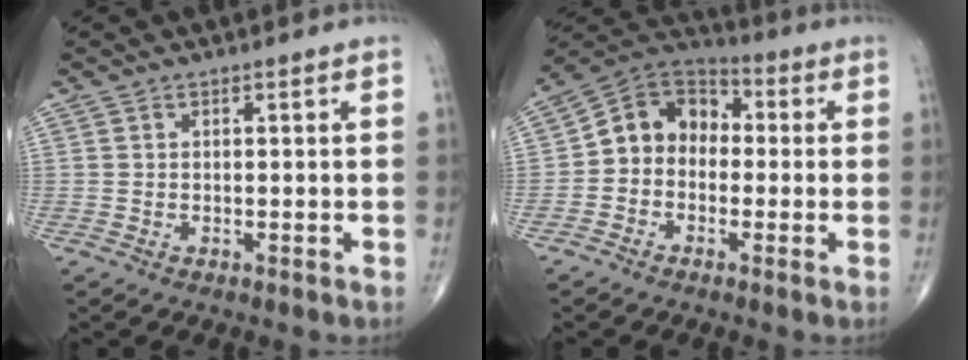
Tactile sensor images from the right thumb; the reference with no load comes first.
{"total": 10.3, "force": [-0.6, 8.5, 5.8], "torque": [-0.068, 0.044, -0.032]}